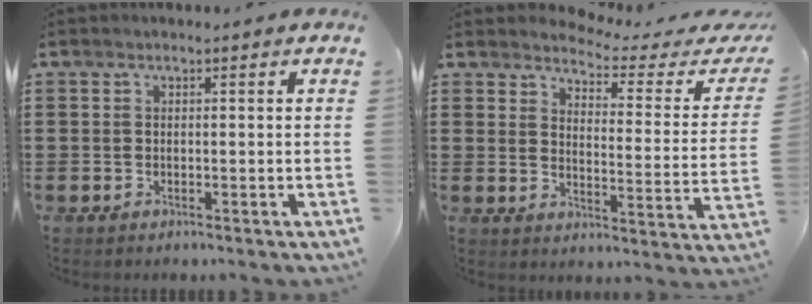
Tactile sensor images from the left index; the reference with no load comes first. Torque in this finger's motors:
{"motor_torque": [1.10, -1.04, 0.10, 0.00]}